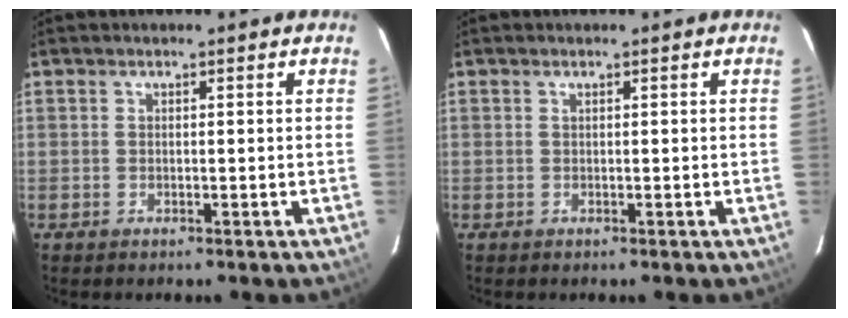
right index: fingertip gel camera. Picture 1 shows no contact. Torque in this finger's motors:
{"motor_torque": [-0.26, -0.05, -0.07, 0.01]}